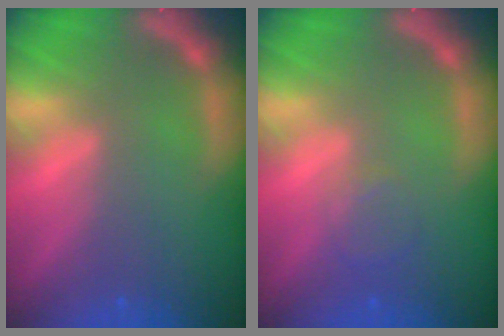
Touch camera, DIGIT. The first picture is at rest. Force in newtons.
{"total": 2.0}